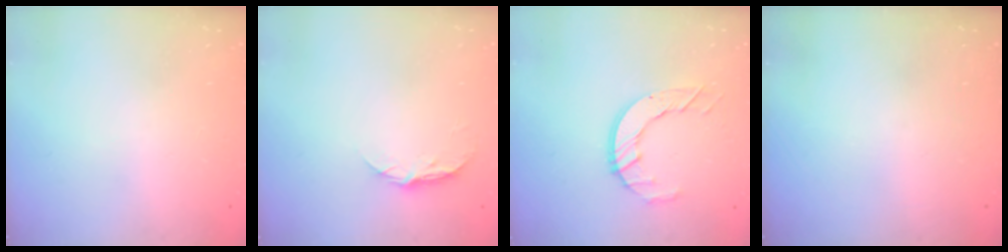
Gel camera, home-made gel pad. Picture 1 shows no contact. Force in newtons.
{"total": 6.7, "press": 6.7, "slide": 0.8}
{"total": 7.4, "press": 7.4, "slide": 0.5}
{"total": 0.0}